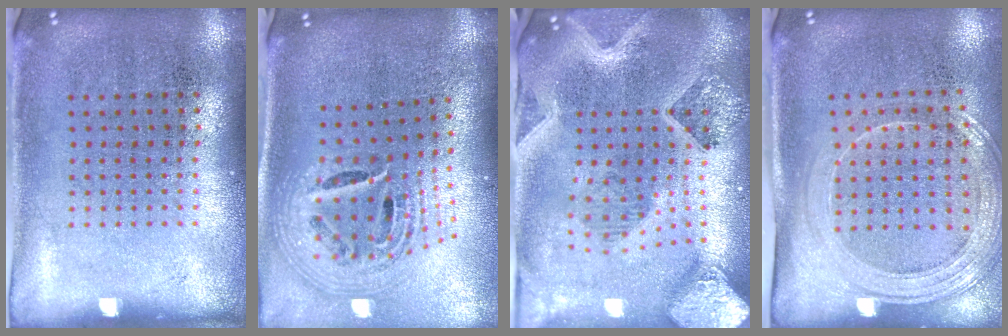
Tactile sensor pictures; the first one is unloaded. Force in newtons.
{"total": 2.7, "press": 1.9, "slide": 1.9}
{"total": 4.1, "press": 3.2, "slide": 2.6}
{"total": 1.9, "press": 1.7, "slide": 1.0}